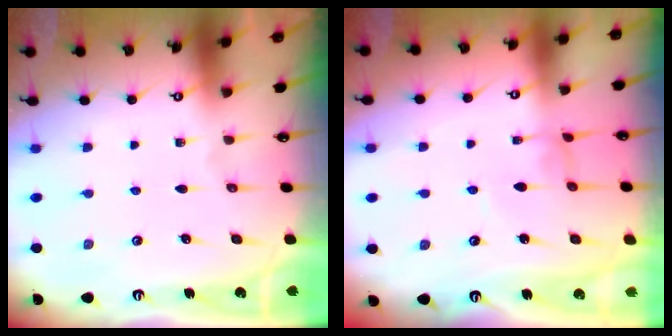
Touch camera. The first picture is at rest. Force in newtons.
{"total": 0.7, "press": 0.7, "slide": 0.1}